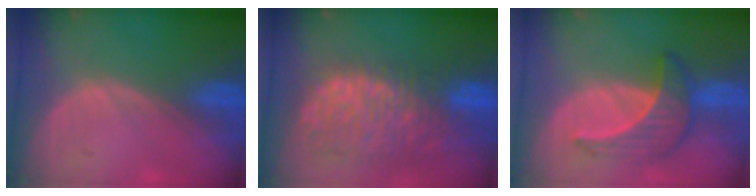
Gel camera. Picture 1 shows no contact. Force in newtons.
{"total": 12.6, "press": 10.3, "slide": 7.2}
{"total": 6.5, "press": 6.4, "slide": 1.1}